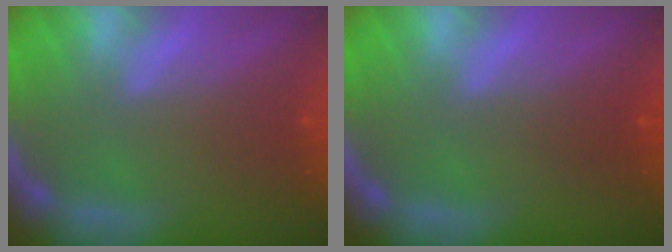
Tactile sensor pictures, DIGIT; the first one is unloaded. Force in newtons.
{"total": 1.0}